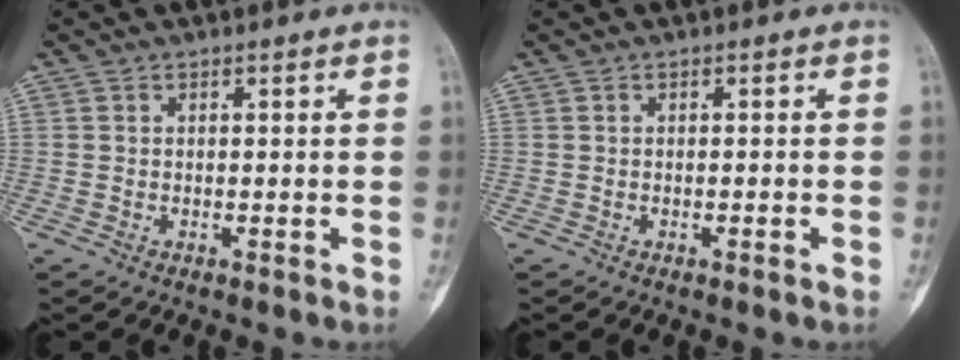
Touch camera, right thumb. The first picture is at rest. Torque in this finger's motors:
{"motor_torque": [-0.22, -0.10, -0.04, 0.09, -0.03]}